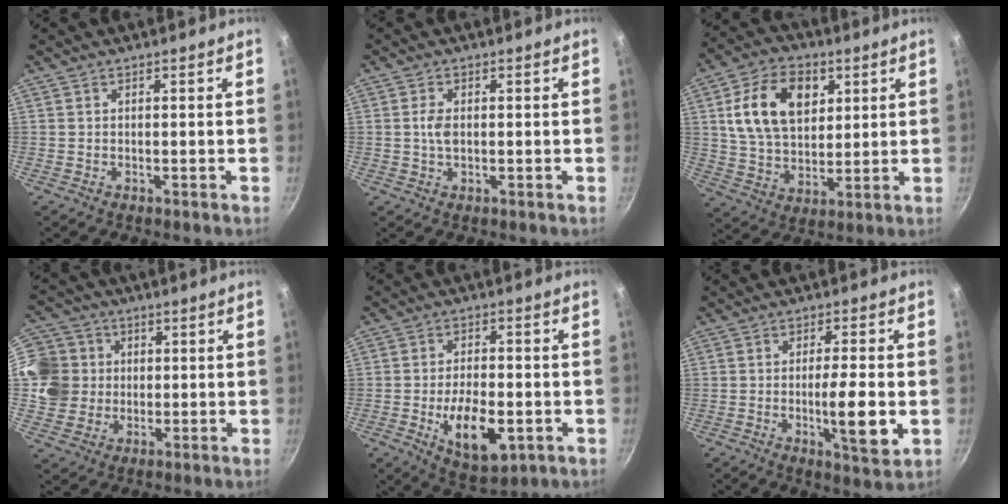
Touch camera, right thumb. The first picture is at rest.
{"total": 2.8, "force": [0.2, 1.6, 2.3], "torque": [-0.042, 0.002, 0.002]}
{"total": 16.1, "force": [5.0, 10.8, 10.9], "torque": [-0.166, -0.005, 0.085]}
{"total": 11.4, "force": [1.7, 10.6, 3.7], "torque": [-0.042, 0.008, 0.026]}
{"total": 12.2, "force": [-3.3, 6.2, 10.0], "torque": [-0.142, 0.005, -0.042]}
{"total": 9.3, "force": [-1.7, 1.8, 8.9], "torque": [-0.145, -0.002, -0.026]}